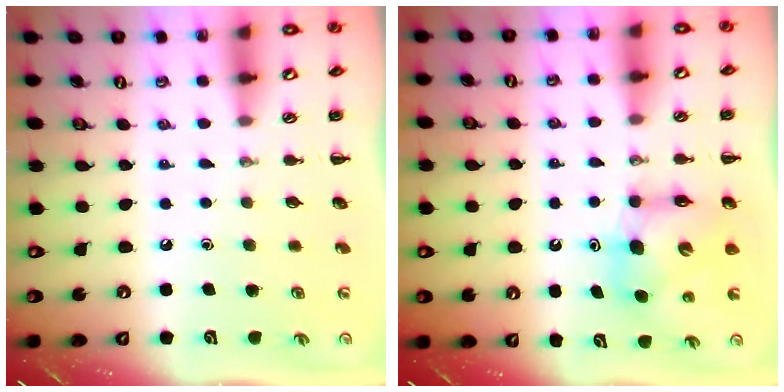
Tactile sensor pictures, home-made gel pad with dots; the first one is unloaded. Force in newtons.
{"total": 7.3, "press": 7.3, "slide": 0.5}